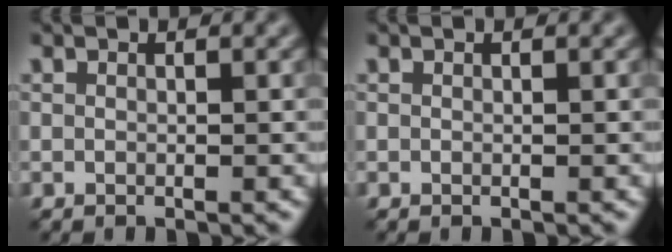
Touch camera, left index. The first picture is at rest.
{"total": 0.0}